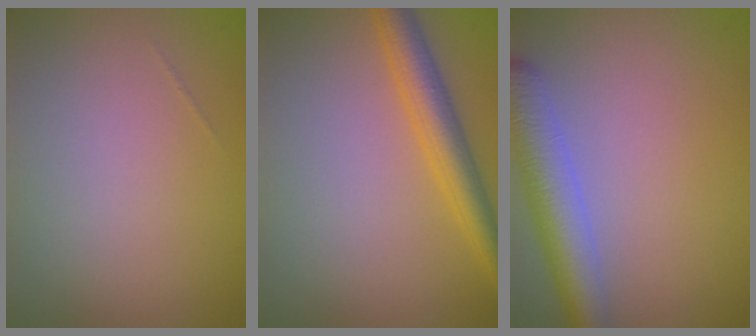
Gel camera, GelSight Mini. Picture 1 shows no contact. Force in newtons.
{"total": 3.8, "press": 3.8, "slide": 0.1}
{"total": 5.4, "press": 5.3, "slide": 0.4}